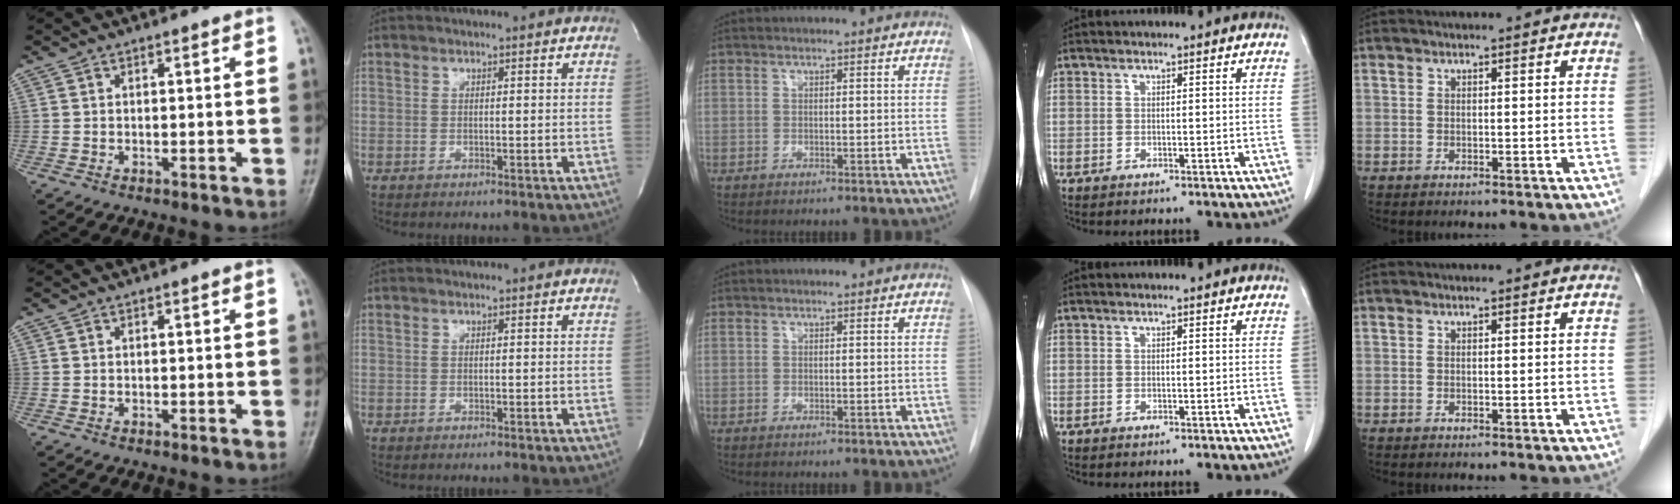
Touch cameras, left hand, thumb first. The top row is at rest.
{}